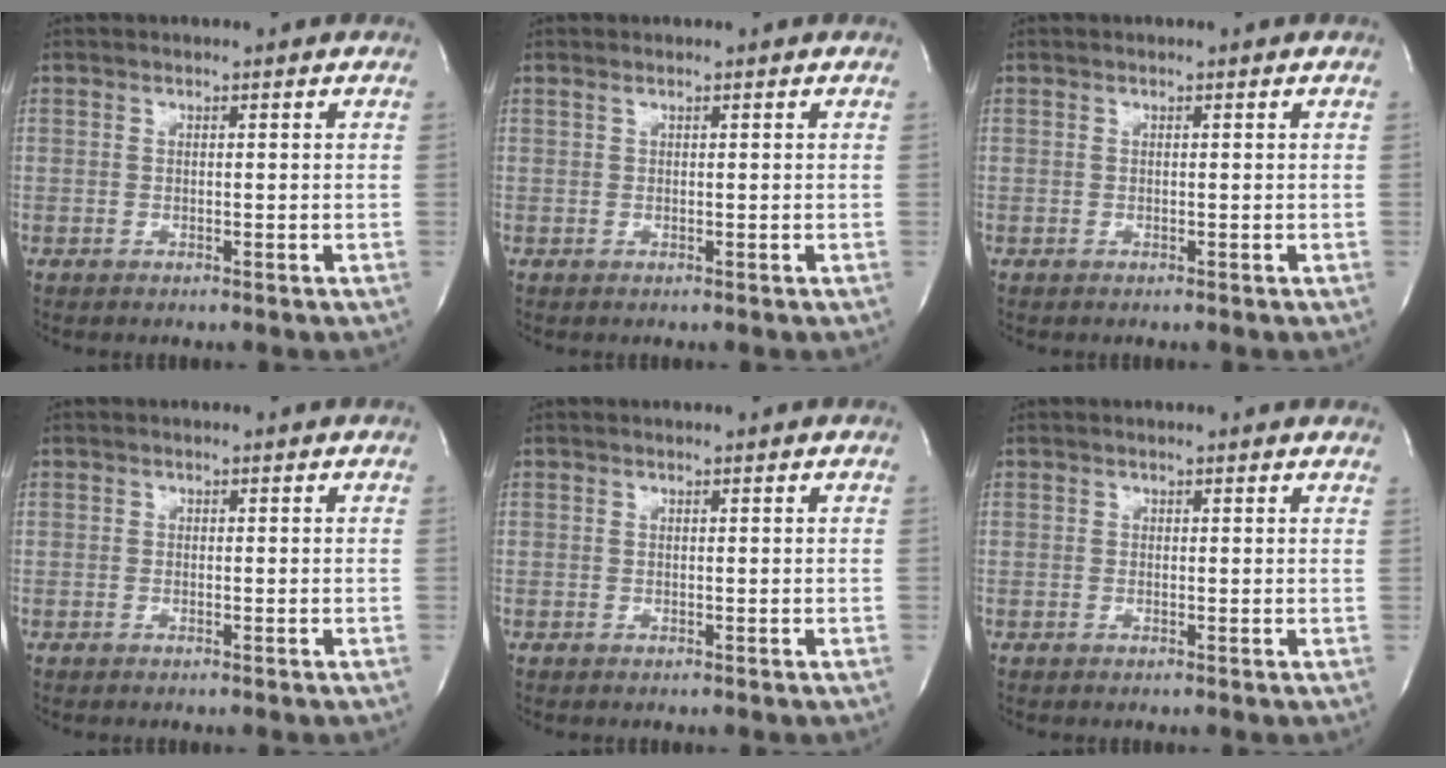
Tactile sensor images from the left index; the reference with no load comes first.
{"total": 0.0}
{"total": 0.0}
{"total": 0.0}
{"total": 0.0}
{"total": 3.4, "force": [3.1, 0.5, 1.2], "torque": [-0.019, 0.008, 0.022]}